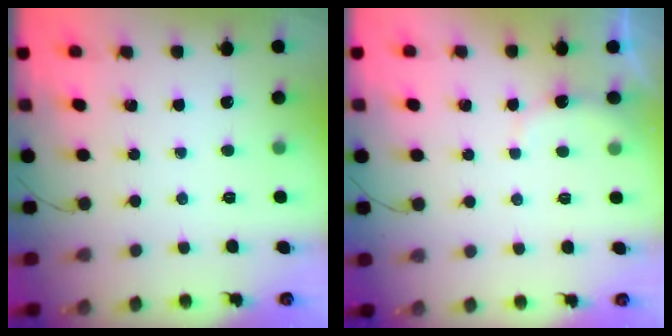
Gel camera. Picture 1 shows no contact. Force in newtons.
{"total": 5.1, "press": 5.1, "slide": 0.8}